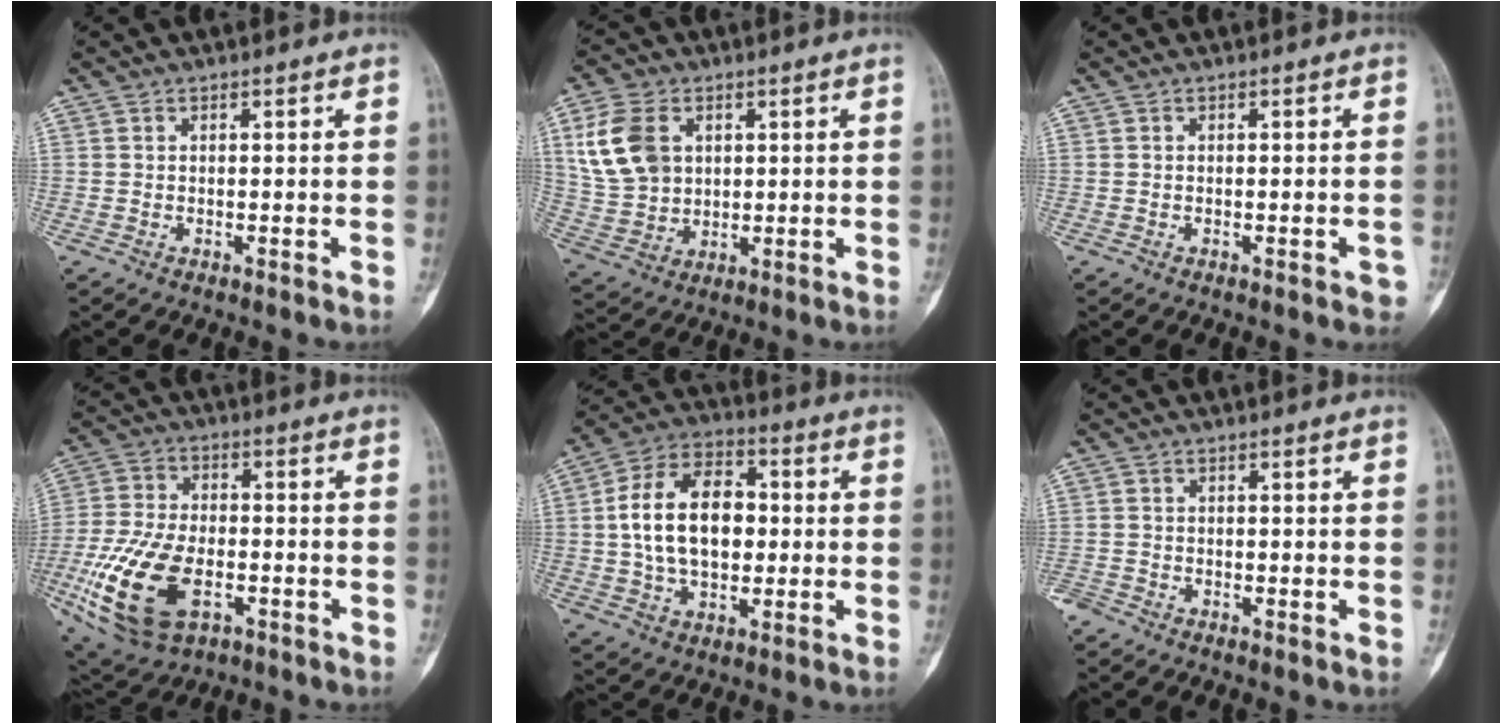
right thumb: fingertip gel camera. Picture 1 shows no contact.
{"total": 11.8, "force": [3.6, 8.5, 7.3], "torque": [-0.132, -0.003, 0.078]}
{"total": 2.0, "force": [-0.9, 0.7, 1.6], "torque": [-0.010, 0.008, -0.011]}
{"total": 18.8, "force": [-6.3, 10.5, 14.2], "torque": [-0.292, 0.006, -0.105]}
{"total": 16.0, "force": [0.7, 10.3, 12.3], "torque": [-0.195, 0.025, 0.007]}
{"total": 2.0, "force": [-1.8, 0.9, 0.2], "torque": [-0.010, -0.001, -0.038]}